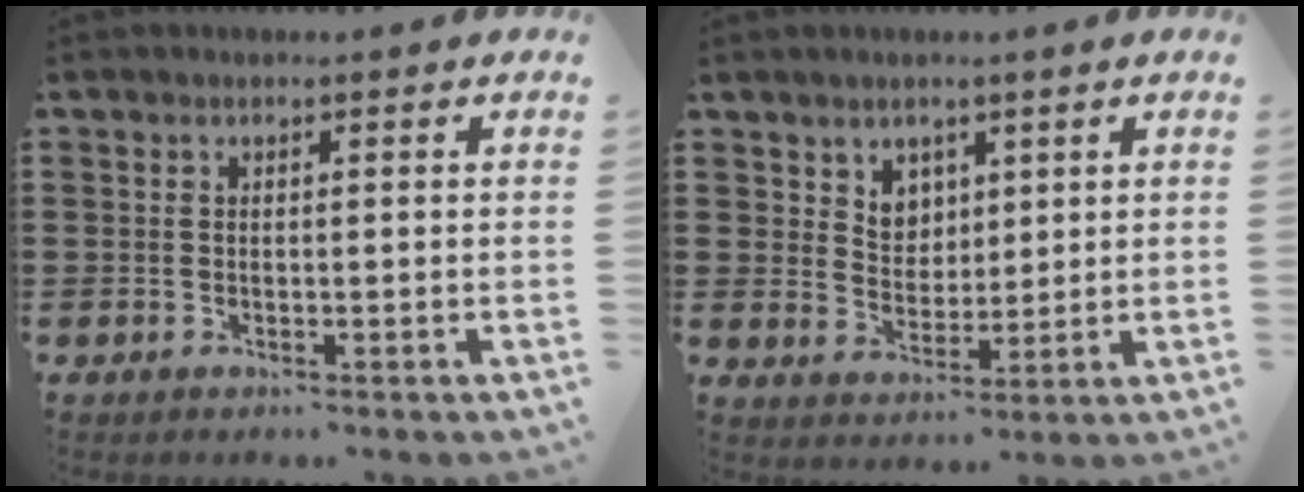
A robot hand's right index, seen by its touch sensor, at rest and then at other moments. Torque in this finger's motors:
{"motor_torque": [-0.07, 0.14, 0.07, 0.02]}